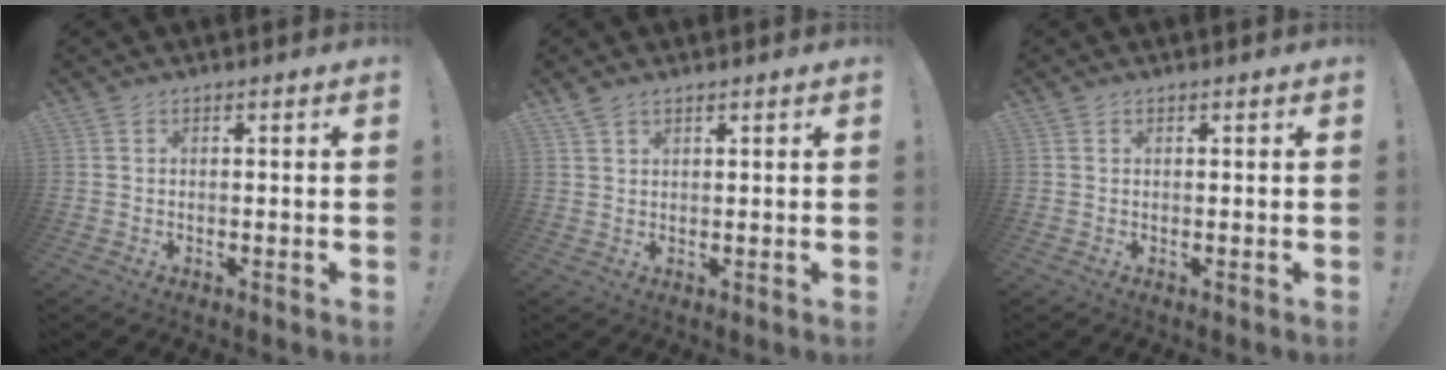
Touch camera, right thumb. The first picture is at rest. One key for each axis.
{"total": 2.6, "fx": 2.0, "fy": 1.1, "fz": 1.4, "tx": -0.028, "ty": -0.005, "tz": 0.037}
{"total": 0.0}